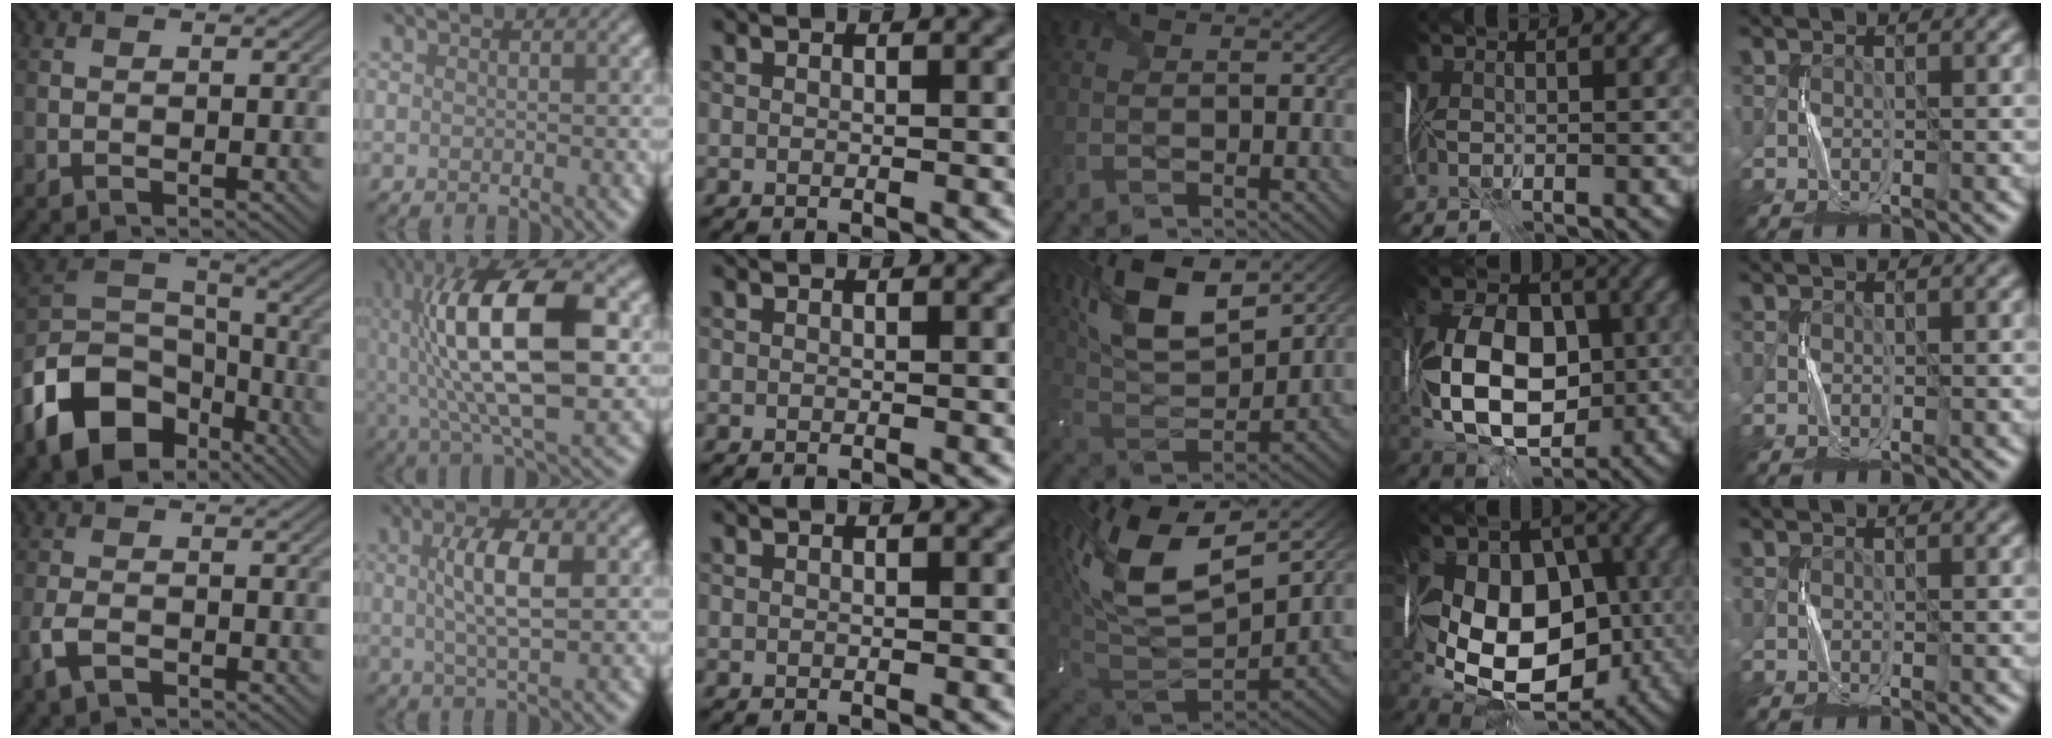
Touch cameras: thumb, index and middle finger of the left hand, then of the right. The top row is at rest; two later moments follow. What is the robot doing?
{"motion": "fold", "object": "plastic wrap"}